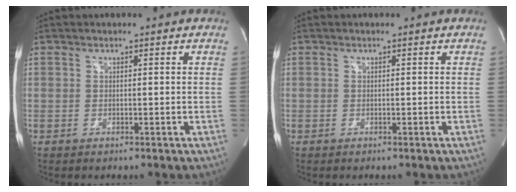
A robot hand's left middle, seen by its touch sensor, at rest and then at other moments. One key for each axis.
{"total": 0.0}